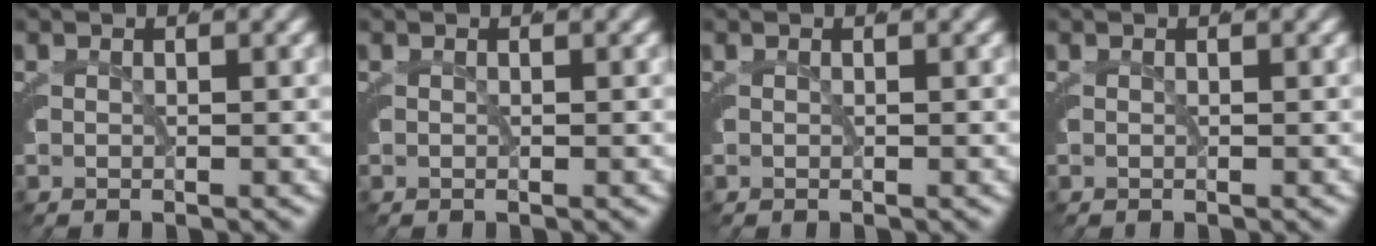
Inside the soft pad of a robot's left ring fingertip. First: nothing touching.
{"total": 0.0}
{"total": 0.0}
{"total": 0.0}